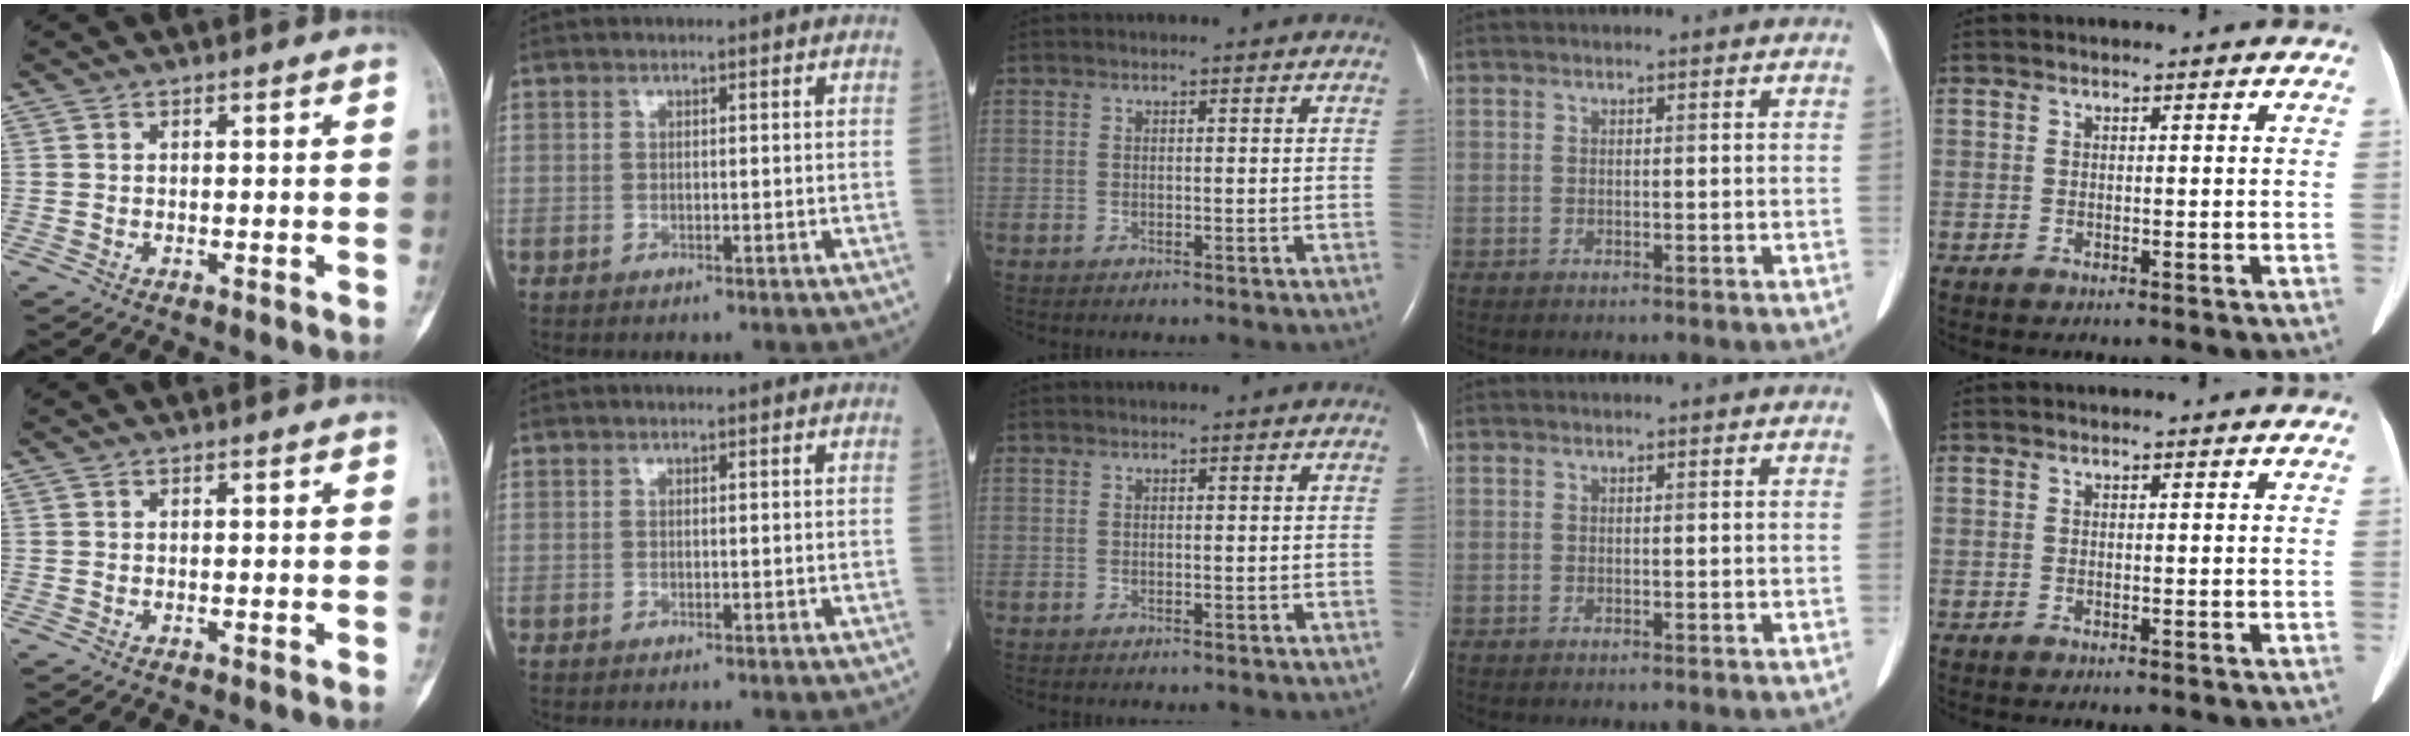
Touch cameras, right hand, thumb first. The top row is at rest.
{}